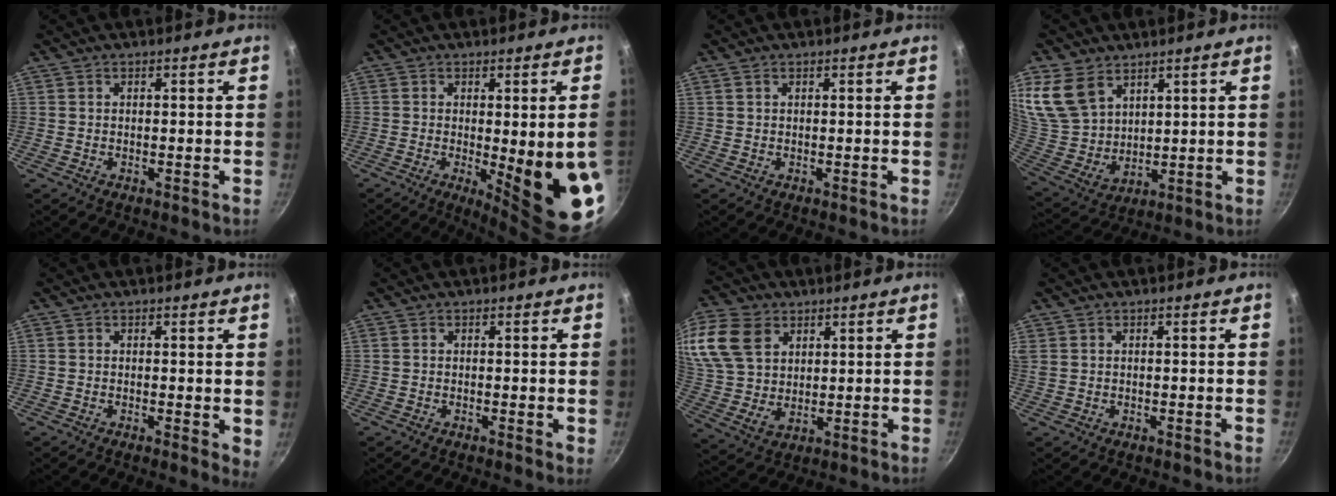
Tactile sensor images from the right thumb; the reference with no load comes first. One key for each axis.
{"total": 14.3, "fx": -2.2, "fy": 2.8, "fz": 13.8, "tx": -0.163, "ty": -0.029, "tz": -0.016}
{"total": 0.6, "fx": 0.3, "fy": 0.4, "fz": 0.3, "tx": -0.005, "ty": 0.003, "tz": 0.006}
{"total": 14.5, "fx": 8.2, "fy": 9.6, "fz": 7.3, "tx": -0.141, "ty": -0.034, "tz": 0.180}
{"total": 2.6, "fx": 0.3, "fy": 1.0, "fz": 2.4, "tx": -0.027, "ty": -0.007, "tz": 0.003}
{"total": 0.8, "fx": 0.0, "fy": 0.1, "fz": 0.8, "tx": -0.011, "ty": -0.003, "tz": -0.003}
{"total": 16.1, "fx": 7.1, "fy": 11.1, "fz": 9.1, "tx": -0.187, "ty": -0.010, "tz": 0.147}
{"total": 1.3, "fx": 0.7, "fy": 0.9, "fz": 0.7, "tx": -0.013, "ty": 0.003, "tz": 0.014}